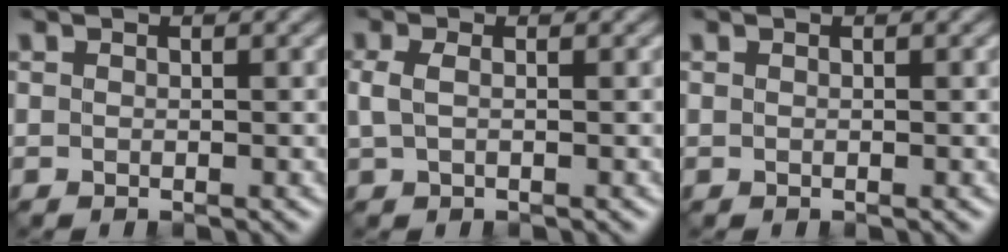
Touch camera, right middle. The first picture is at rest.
{"total": 1.6, "force": [0.2, 0.7, 1.3], "torque": [-0.038, 0.004, 0.003]}
{"total": 0.0}